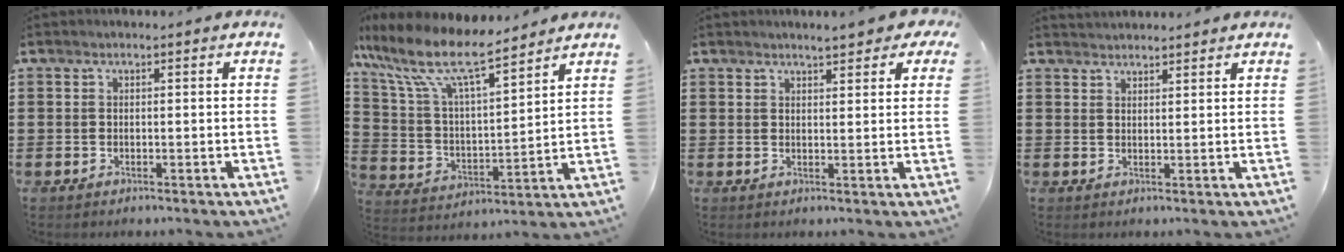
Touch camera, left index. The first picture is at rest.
{"total": 11.2, "force": [8.6, 2.1, 6.9], "torque": [-0.172, -0.047, 0.144]}
{"total": 3.1, "force": [2.7, 0.5, 1.5], "torque": [-0.029, 0.000, 0.046]}
{"total": 1.9, "force": [1.9, 0.1, -0.1], "torque": [-0.001, 0.000, 0.038]}